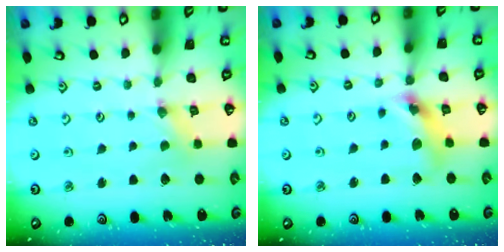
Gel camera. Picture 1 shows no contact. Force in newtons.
{"total": 12.9, "press": 12.8, "slide": 1.5}